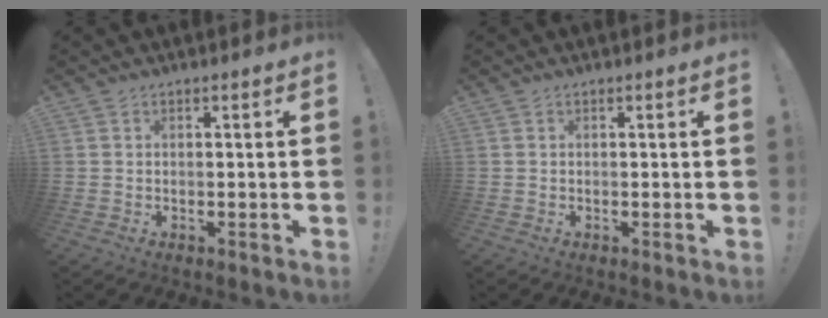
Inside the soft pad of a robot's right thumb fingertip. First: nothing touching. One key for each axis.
{"total": 0.0}